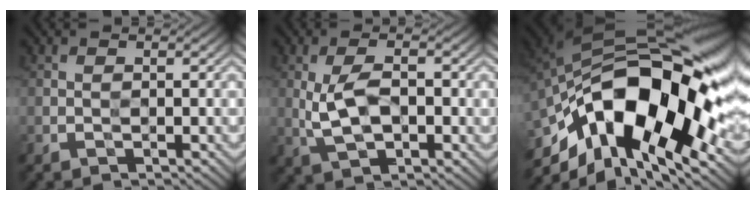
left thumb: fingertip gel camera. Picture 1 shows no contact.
{"total": 5.0, "force": [0.2, 2.3, 4.5], "torque": [-0.099, 0.002, 0.006]}
{"total": 19.8, "force": [-3.9, 10.6, 16.3], "torque": [-0.308, -0.010, -0.057]}